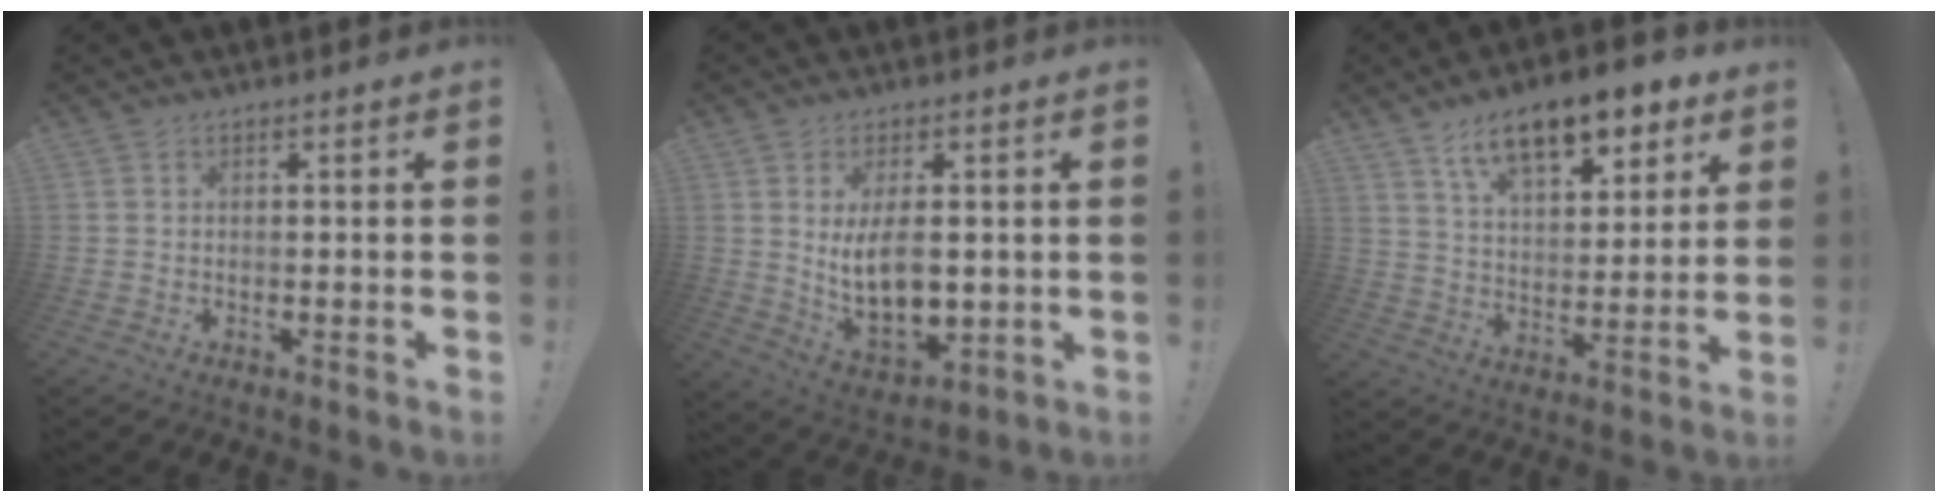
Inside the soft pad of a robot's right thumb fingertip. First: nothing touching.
{"total": 11.5, "force": [2.1, 6.1, 9.6], "torque": [-0.164, -0.032, 0.038]}
{"total": 15.4, "force": [10.1, 6.7, 9.4], "torque": [-0.147, -0.060, 0.177]}